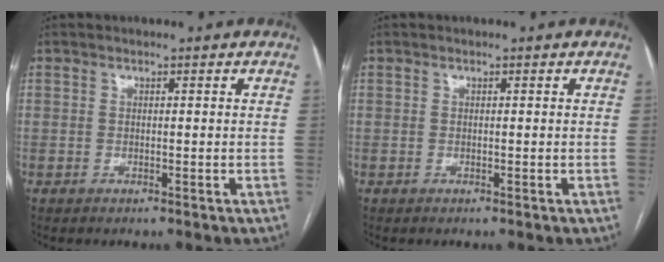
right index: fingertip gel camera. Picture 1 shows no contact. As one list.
[{"total": 0.0}]